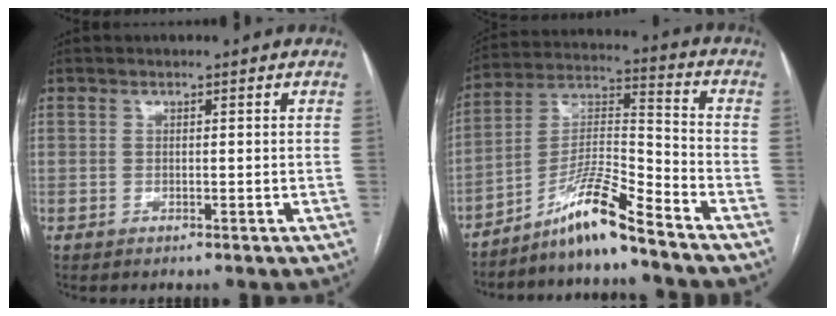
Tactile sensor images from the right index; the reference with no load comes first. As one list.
[{"total": 10.7, "force": [-8.5, -0.6, 6.4], "torque": [-0.125, 0.008, -0.154]}]